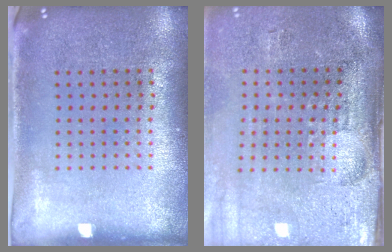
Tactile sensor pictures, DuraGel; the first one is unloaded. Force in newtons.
{"total": 4.7, "press": 3.9, "slide": 2.6}